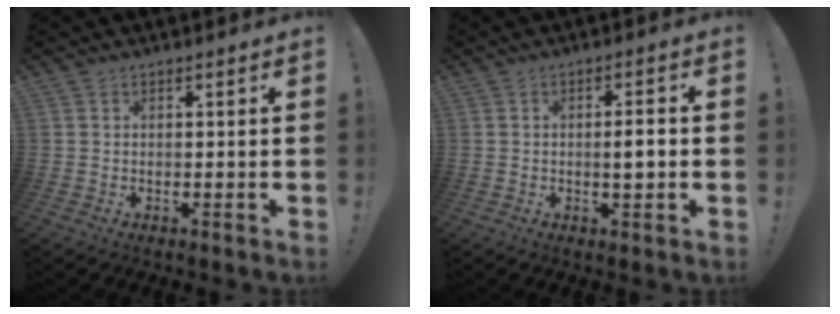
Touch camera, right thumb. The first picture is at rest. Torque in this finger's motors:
{"motor_torque": [0.12, -0.03, 0.07, 0.18, 0.06]}